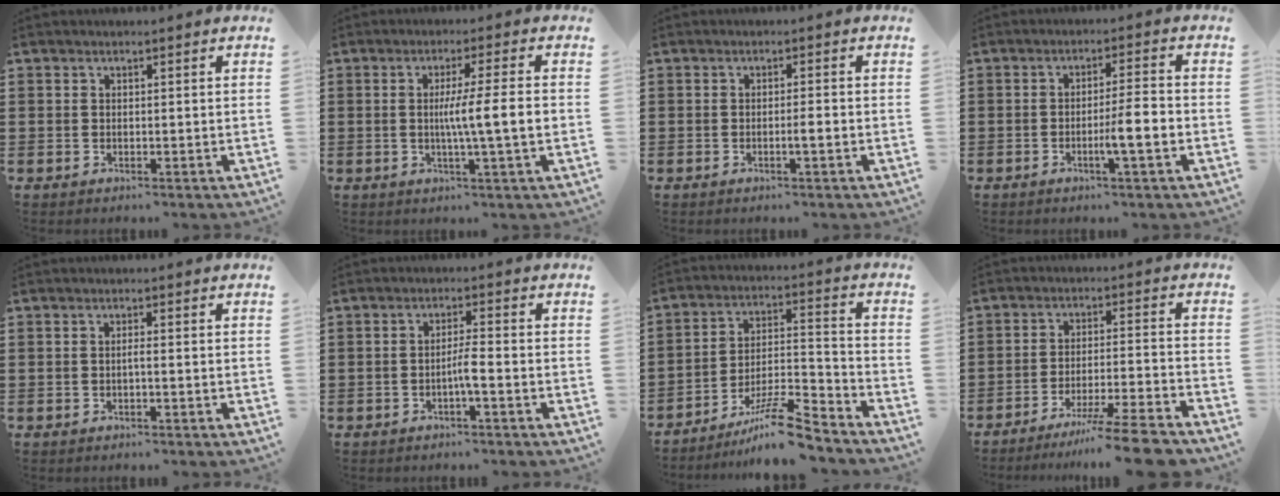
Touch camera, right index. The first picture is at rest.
{"total": 5.4, "force": [-0.3, -0.2, 5.4], "torque": [-0.095, -0.007, -0.010]}
{"total": 1.5, "force": [-0.6, 0.0, 1.4], "torque": [-0.024, -0.002, -0.011]}
{"total": 5.1, "force": [-1.7, 0.1, 4.8], "torque": [-0.081, -0.006, -0.030]}
{"total": 0.8, "force": [-0.4, -0.1, 0.7], "torque": [-0.013, -0.003, -0.007]}
{"total": 2.9, "force": [-1.3, 0.1, 2.6], "torque": [-0.048, 0.001, -0.025]}
{"total": 10.4, "force": [-8.5, 1.1, 5.9], "torque": [-0.092, 0.021, -0.161]}
{"total": 8.6, "force": [-7.3, -0.6, 4.5], "torque": [-0.069, 0.001, -0.140]}